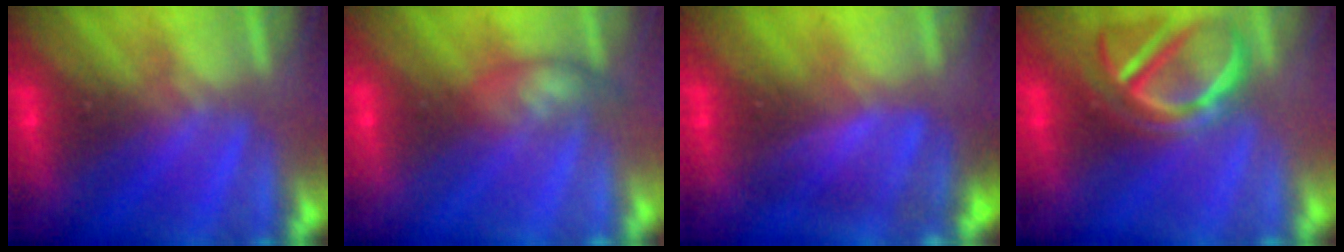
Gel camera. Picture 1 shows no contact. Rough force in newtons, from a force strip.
{"total": 2.3}
{"total": 4.5}
{"total": 3.7}